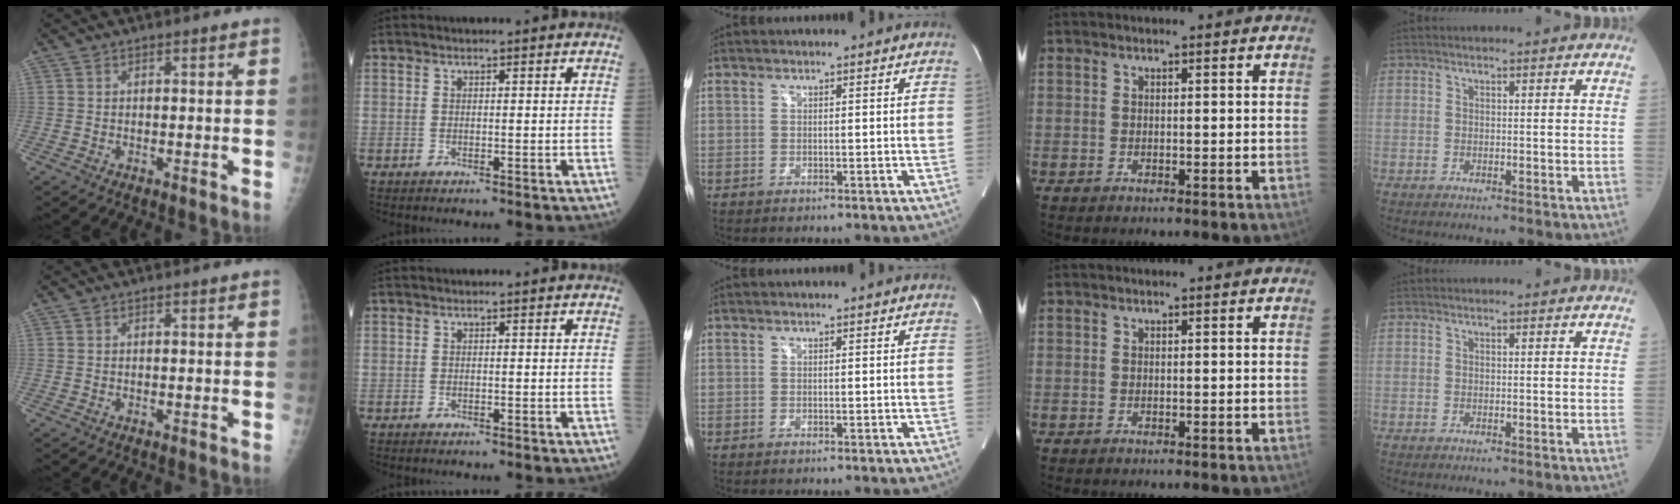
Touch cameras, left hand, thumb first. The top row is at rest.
{}